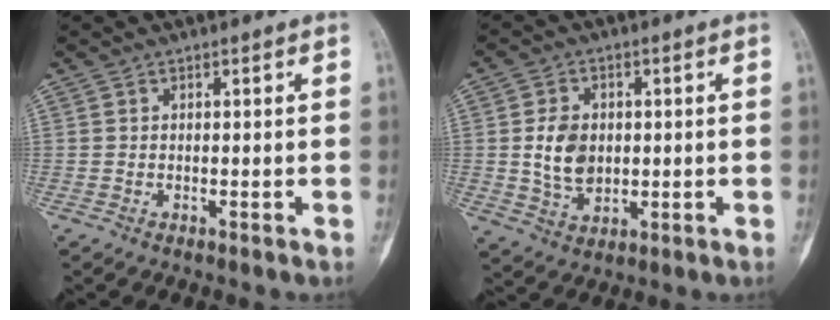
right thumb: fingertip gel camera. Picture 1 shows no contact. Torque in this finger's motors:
{"motor_torque": [0.90, 1.15, 0.43, -0.32, 0.02]}